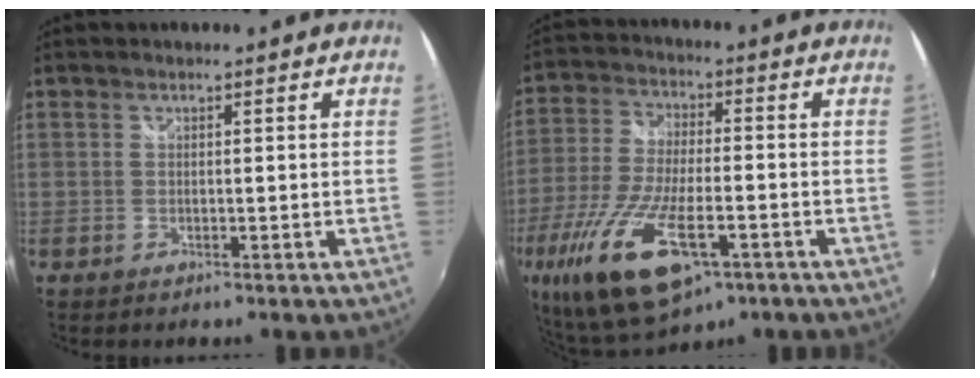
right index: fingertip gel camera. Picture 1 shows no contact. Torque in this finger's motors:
{"motor_torque": [1.93, -0.22, 0.99, 0.21]}